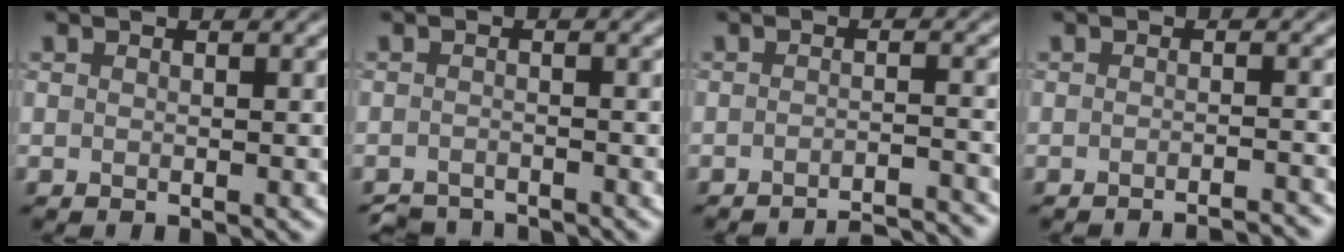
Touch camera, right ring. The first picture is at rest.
{"total": 2.9, "force": [-2.8, 0.6, 0.4], "torque": [-0.005, -0.004, -0.055]}
{"total": 5.2, "force": [-5.0, 0.3, 1.5], "torque": [-0.021, 0.008, -0.066]}
{"total": 3.1, "force": [-2.9, -0.1, 0.8], "torque": [-0.012, 0.017, -0.036]}